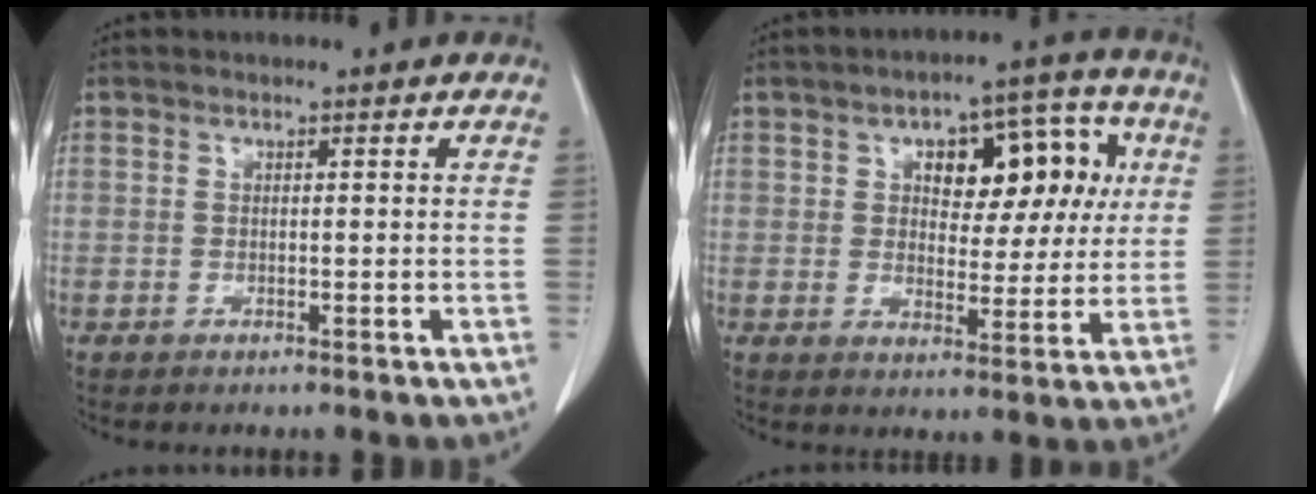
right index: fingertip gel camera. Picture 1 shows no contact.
{"total": 12.1, "force": [3.6, 6.3, 9.7], "torque": [-0.121, 0.040, 0.055]}